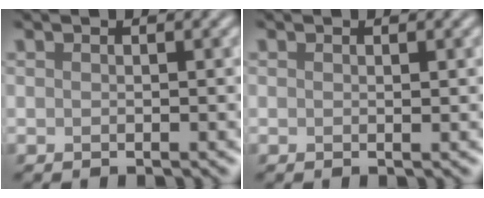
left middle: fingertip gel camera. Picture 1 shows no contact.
{"total": 0.0}